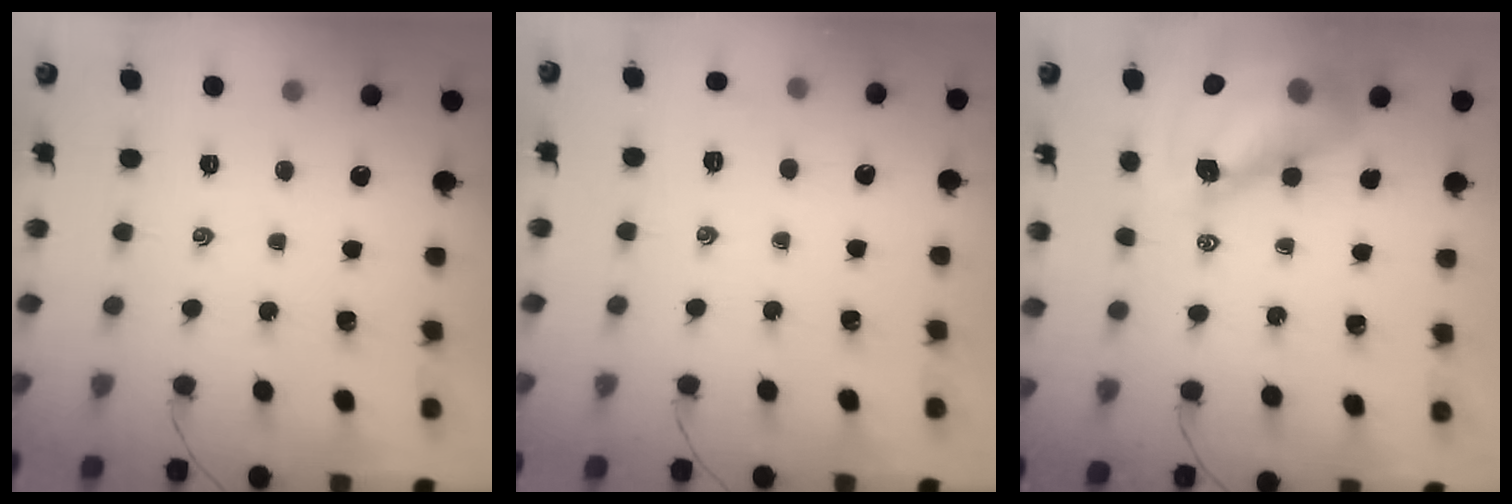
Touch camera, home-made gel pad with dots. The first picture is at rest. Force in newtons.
{"total": 5.1, "press": 5.0, "slide": 1.2}
{"total": 15.3, "press": 14.6, "slide": 4.3}